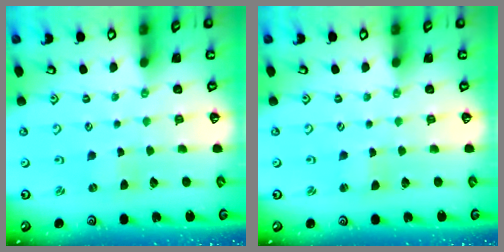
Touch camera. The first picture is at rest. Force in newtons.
{"total": 1.1, "press": 1.1, "slide": 0.0}